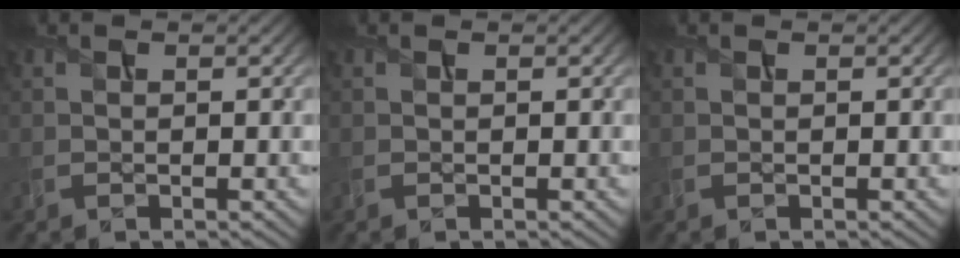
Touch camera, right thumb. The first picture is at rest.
{"total": 0.0}
{"total": 0.0}